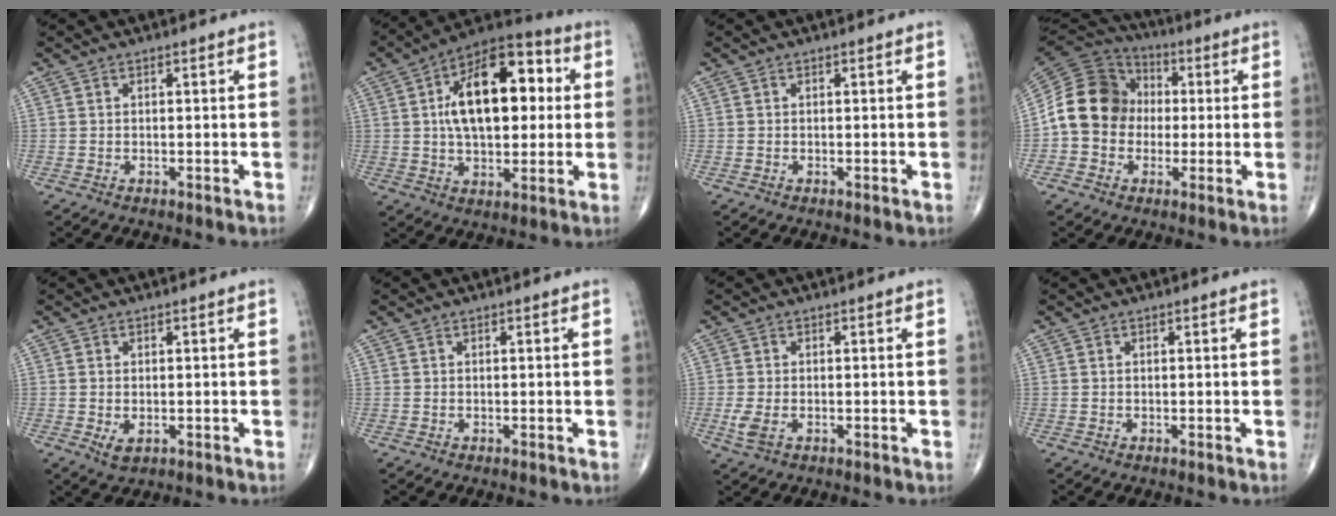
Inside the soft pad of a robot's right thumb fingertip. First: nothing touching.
{"total": 19.7, "force": [3.3, 10.5, 16.3], "torque": [-0.224, 0.020, 0.045]}
{"total": 0.0}
{"total": 14.2, "force": [-0.5, 12.3, 7.0], "torque": [-0.109, 0.034, -0.018]}
{"total": 2.3, "force": [-0.5, 1.4, 1.8], "torque": [-0.030, -0.004, -0.003]}
{"total": 0.0}
{"total": 2.9, "force": [-0.8, 1.4, 2.3], "torque": [-0.063, -0.006, -0.018]}
{"total": 0.0}